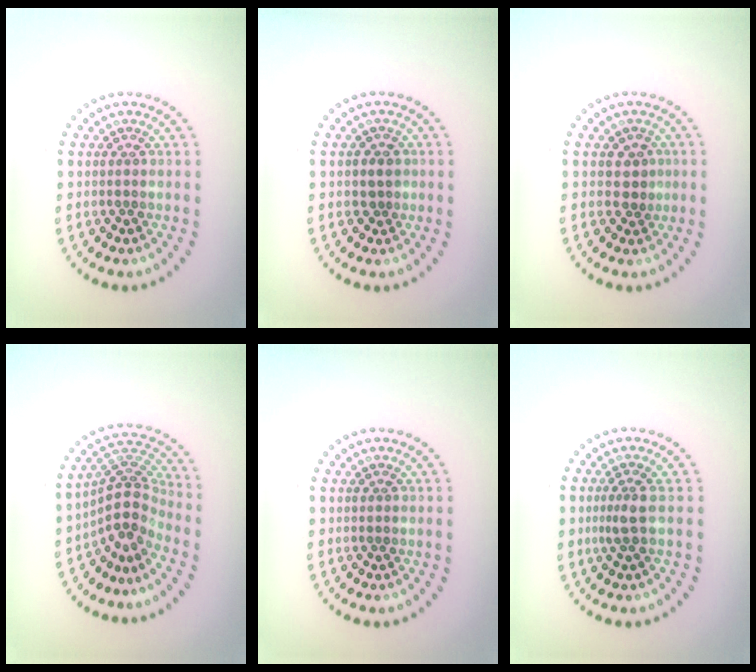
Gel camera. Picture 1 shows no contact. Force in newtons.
{"total": 1.6, "press": 1.4, "slide": 0.6}
{"total": 1.6, "press": 1.3, "slide": 0.8}
{"total": 4.1, "press": 2.8, "slide": 2.9}
{"total": 0.0}
{"total": 1.7, "press": 1.3, "slide": 1.1}